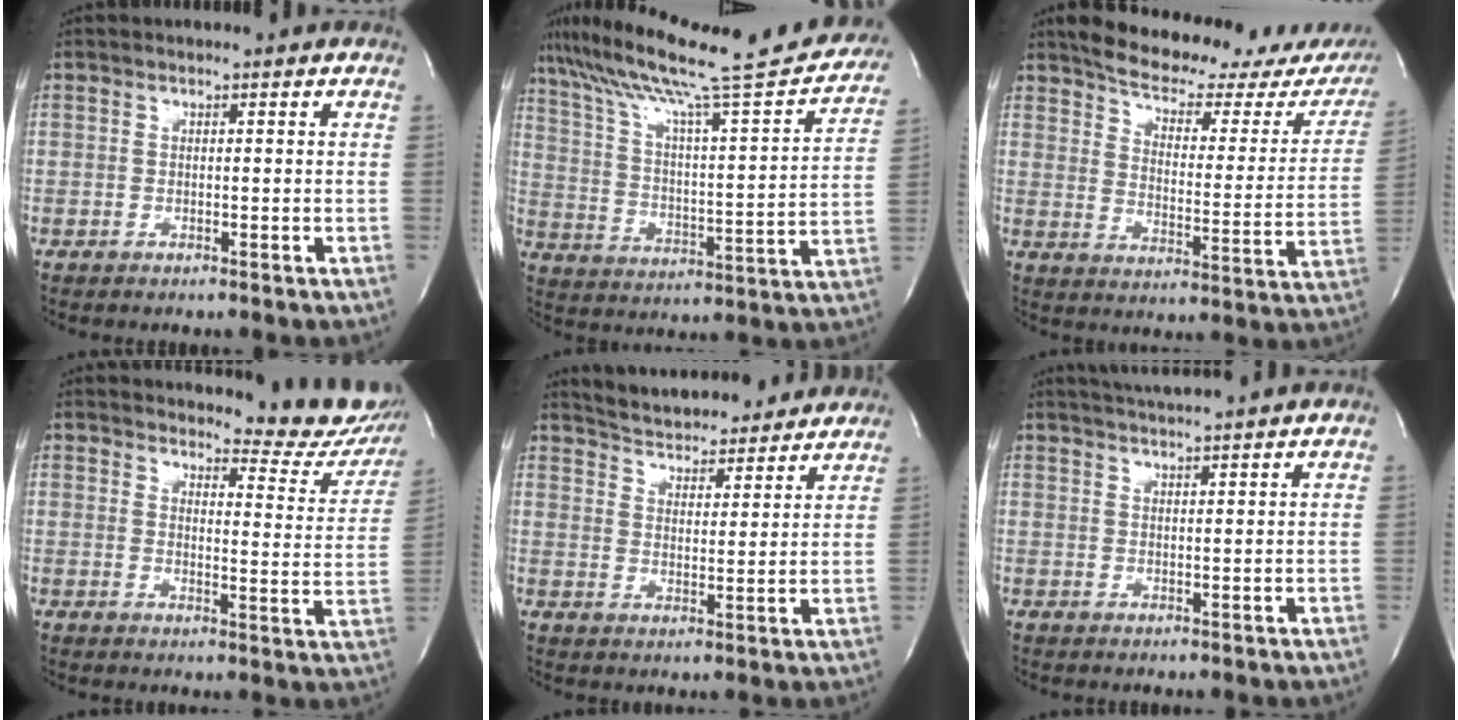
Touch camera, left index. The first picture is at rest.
{"total": 26.6, "force": [23.2, 1.5, 13.0], "torque": [-0.213, -0.030, 0.322]}
{"total": 19.9, "force": [17.8, 5.7, 6.8], "torque": [-0.077, -0.042, 0.209]}
{"total": 13.3, "force": [12.8, 2.8, 2.6], "torque": [-0.009, -0.070, 0.123]}
{"total": 15.4, "force": [14.5, 3.3, 3.7], "torque": [-0.050, 0.010, 0.202]}
{"total": 5.9, "force": [5.5, -0.9, 2.0], "torque": [-0.036, 0.017, 0.084]}